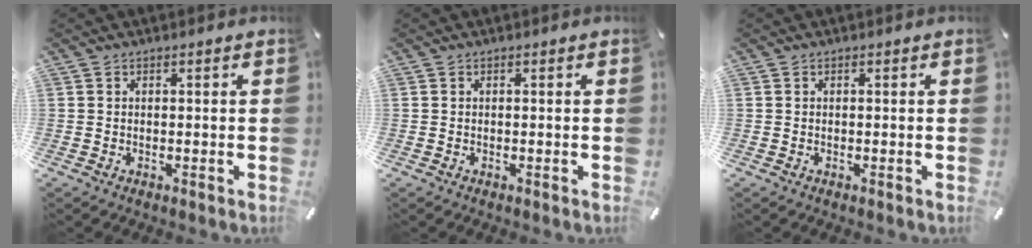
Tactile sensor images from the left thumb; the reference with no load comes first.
{"total": 0.0}
{"total": 0.0}